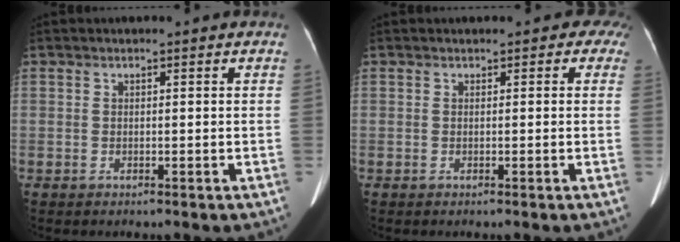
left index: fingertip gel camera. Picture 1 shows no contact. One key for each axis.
{"total": 2.0, "fx": 0.9, "fy": 1.4, "fz": 1.2, "tx": 0.000, "ty": 0.007, "tz": 0.003}